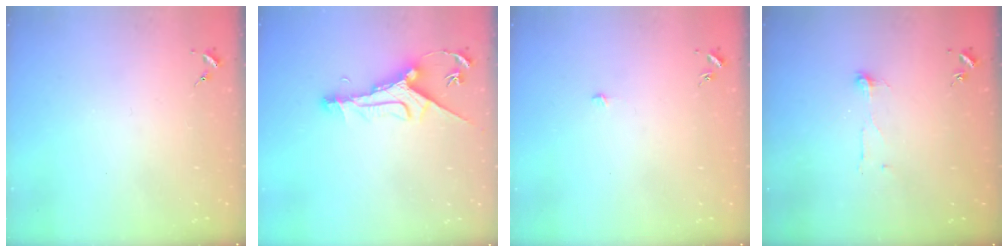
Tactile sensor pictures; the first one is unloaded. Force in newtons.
{"total": 12.3, "press": 12.2, "slide": 0.9}
{"total": 3.3, "press": 3.3, "slide": 0.3}
{"total": 4.5, "press": 4.5, "slide": 0.4}